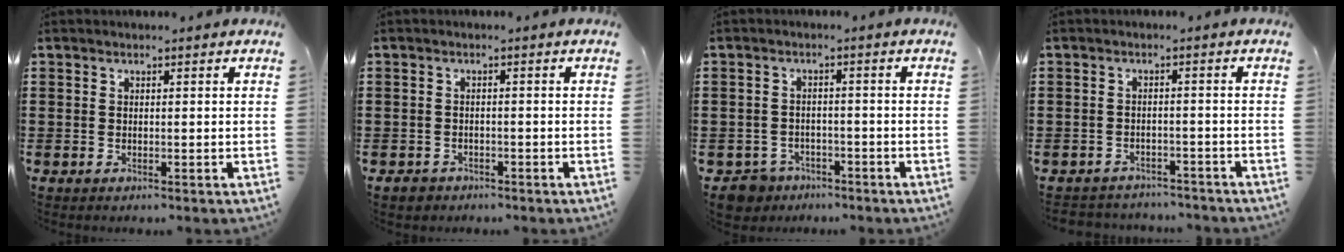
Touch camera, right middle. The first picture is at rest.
{"total": 1.3, "force": [-1.1, 0.7, 0.1], "torque": [-0.005, 0.001, -0.025]}
{"total": 3.5, "force": [-3.3, 1.2, 0.2], "torque": [-0.025, -0.004, -0.075]}
{"total": 2.4, "force": [-2.4, 0.4, -0.2], "torque": [-0.004, 0.000, -0.053]}